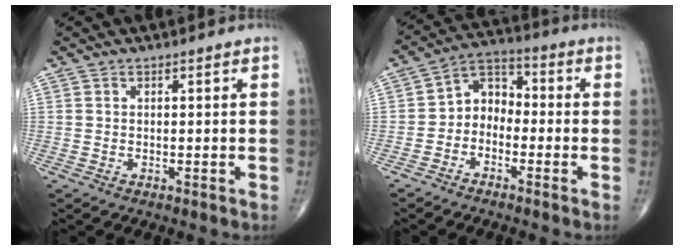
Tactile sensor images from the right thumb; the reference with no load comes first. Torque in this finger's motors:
{"motor_torque": [-0.66, 0.20, 0.14, -0.10, 0.01]}